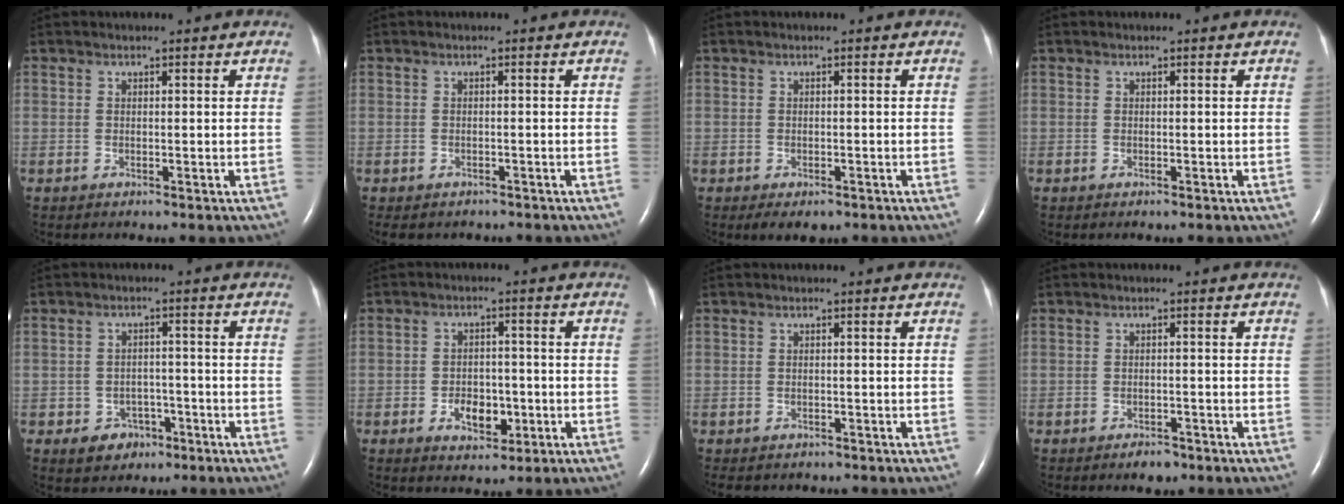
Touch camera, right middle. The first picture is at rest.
{"total": 5.7, "force": [-4.8, 2.6, 1.6], "torque": [-0.021, 0.000, -0.057]}
{"total": 2.9, "force": [-1.8, 1.5, 1.7], "torque": [-0.020, -0.003, -0.017]}
{"total": 0.0}
{"total": 4.3, "force": [-2.3, 3.4, 1.2], "torque": [-0.015, 0.012, -0.022]}
{"total": 5.1, "force": [-1.8, 3.2, 3.5], "torque": [-0.055, 0.004, -0.021]}
{"total": 6.1, "force": [-5.2, 2.5, 2.0], "torque": [-0.027, -0.001, -0.062]}
{"total": 2.1, "force": [-1.7, 1.0, 0.9], "torque": [-0.020, 0.000, -0.019]}